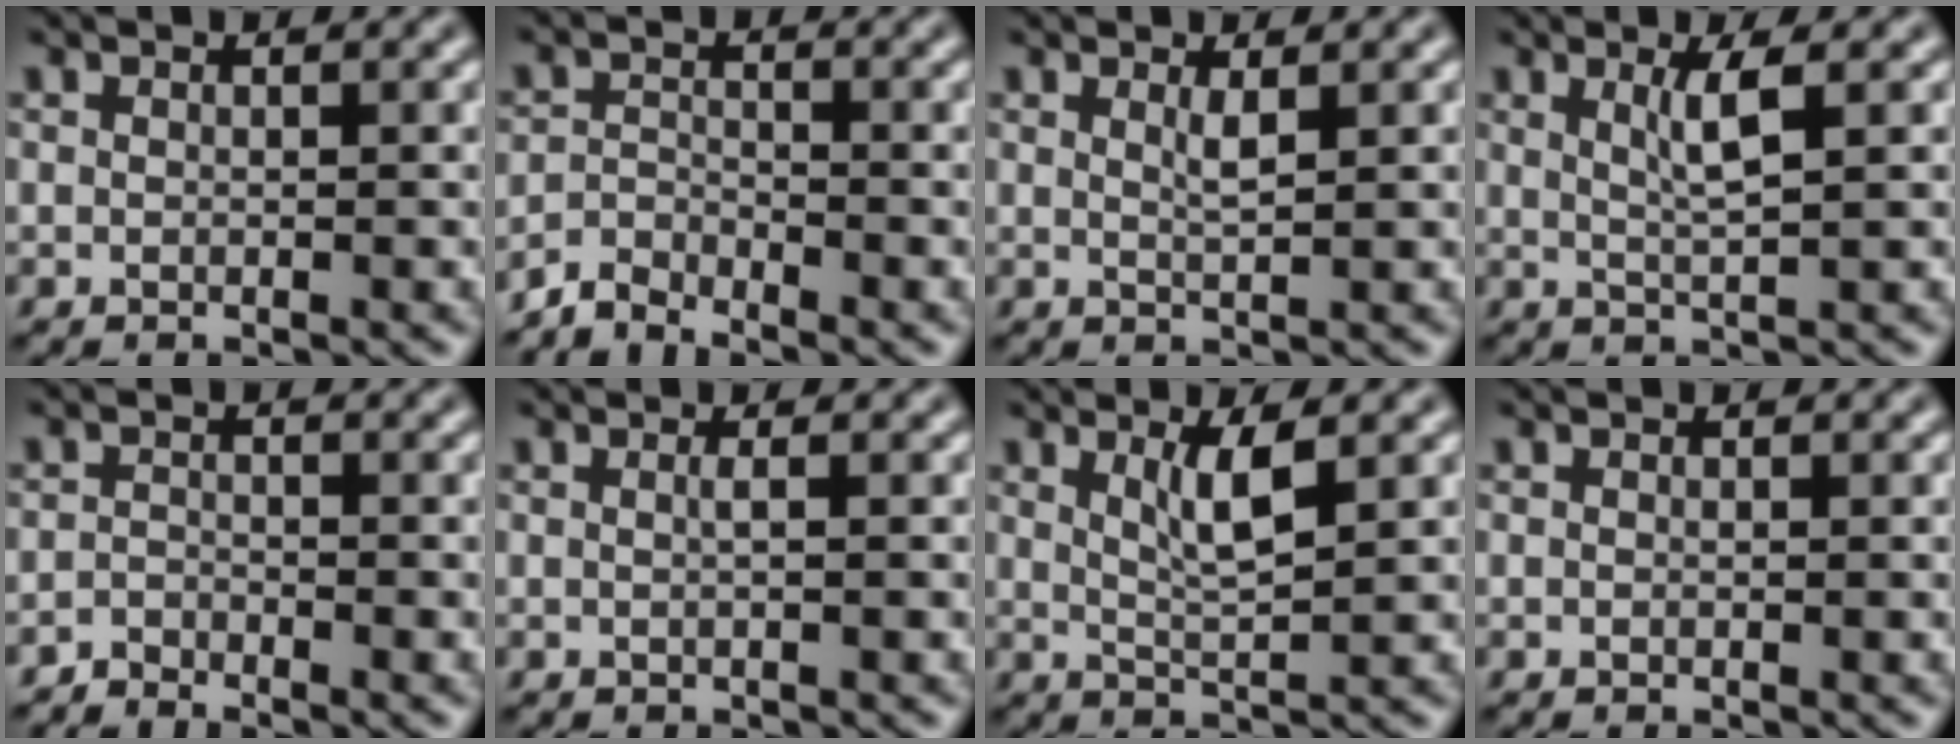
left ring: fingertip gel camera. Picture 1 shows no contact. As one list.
[{"total": 2.3, "force": [-2.3, 0.4, 0.4], "torque": [-0.009, 0.001, -0.054]}, {"total": 1.1, "force": [0.6, 0.1, 0.9], "torque": [-0.019, -0.003, 0.010]}, {"total": 2.6, "force": [0.9, 0.5, 2.4], "torque": [-0.041, -0.003, 0.016]}, {"total": 1.4, "force": [-1.4, 0.2, 0.1], "torque": [-0.001, 0.001, -0.032]}, {"total": 0.7, "force": [0.1, 0.1, 0.7], "torque": [-0.010, 0.003, -0.001]}, {"total": 2.8, "force": [1.2, 0.6, 2.4], "torque": [-0.043, -0.006, 0.025]}, {"total": 0.0}]